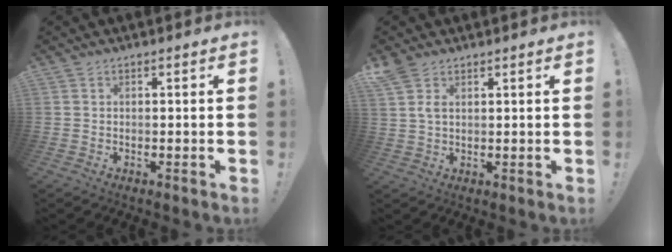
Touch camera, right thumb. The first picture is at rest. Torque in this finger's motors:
{"motor_torque": [0.01, 0.02, 0.11, -0.10, 0.00]}